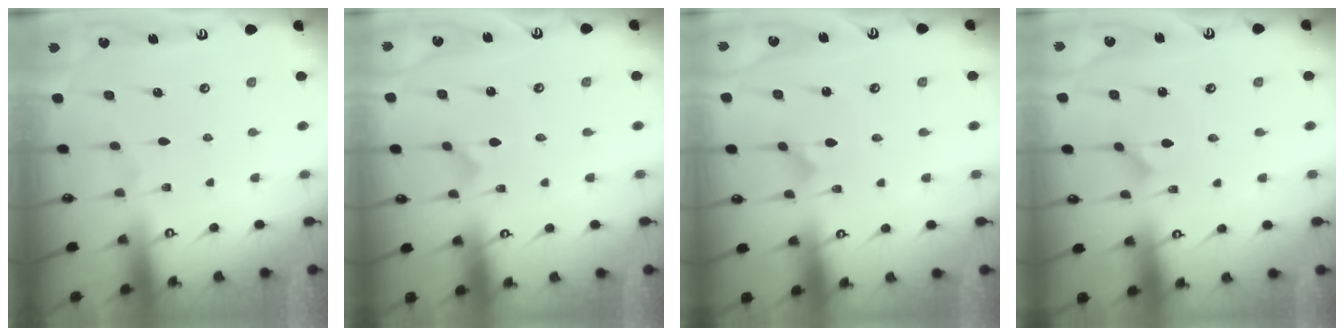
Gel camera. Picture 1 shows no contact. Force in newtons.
{"total": 0.0}
{"total": 1.2, "press": 1.2, "slide": 0.1}
{"total": 1.2, "press": 1.2, "slide": 0.2}